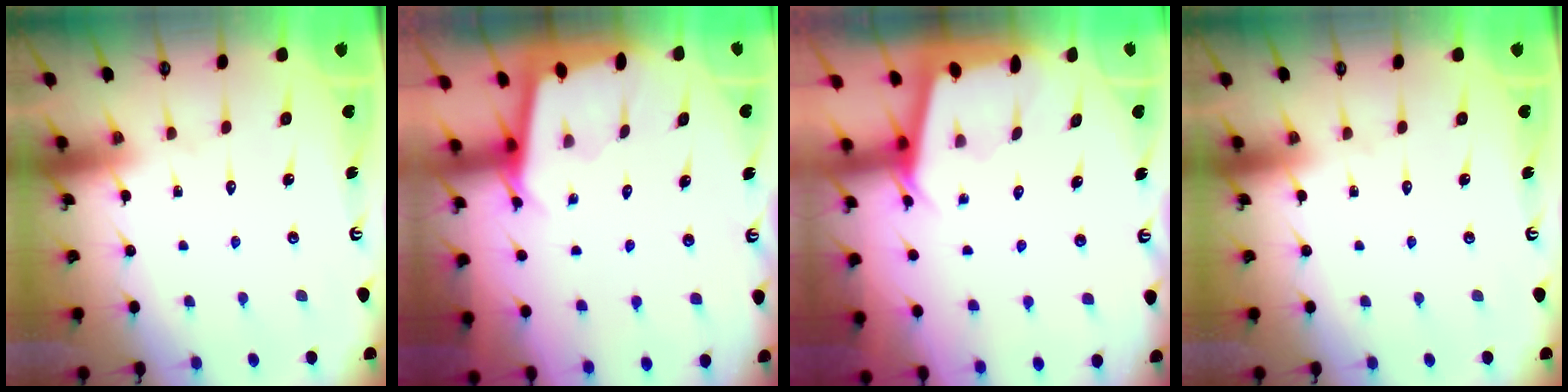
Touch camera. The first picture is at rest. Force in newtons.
{"total": 1.8, "press": 1.8, "slide": 0.2}
{"total": 2.2, "press": 2.2, "slide": 0.3}
{"total": 0.0}